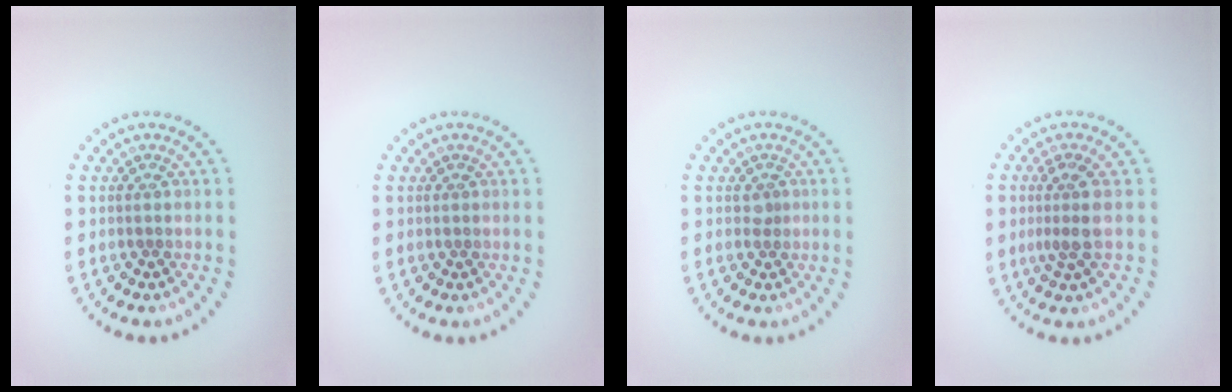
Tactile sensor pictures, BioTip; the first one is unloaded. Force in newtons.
{"total": 0.0}
{"total": 0.8, "press": 0.5, "slide": 0.6}
{"total": 2.4, "press": 1.8, "slide": 1.5}